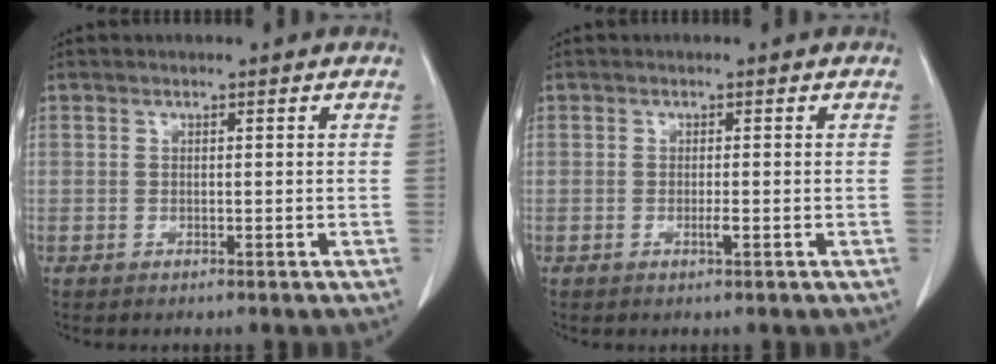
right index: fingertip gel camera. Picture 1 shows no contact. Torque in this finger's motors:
{"motor_torque": [0.23, -0.19, 0.03, 0.04]}